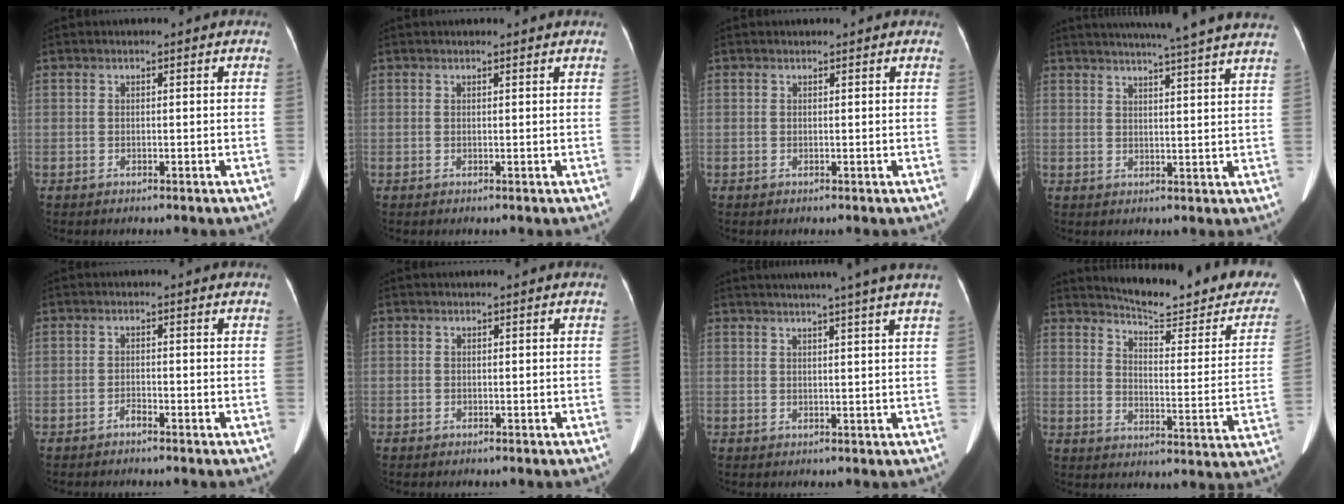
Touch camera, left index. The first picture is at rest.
{"total": 1.6, "force": [1.5, 0.0, 0.4], "torque": [-0.010, 0.007, 0.017]}
{"total": 1.6, "force": [1.4, 0.7, 0.5], "torque": [-0.008, 0.020, 0.010]}
{"total": 18.1, "force": [15.9, -1.1, 8.5], "torque": [-0.135, -0.016, 0.192]}
{"total": 1.0, "force": [-0.9, 0.1, 0.4], "torque": [-0.007, 0.000, -0.016]}
{"total": 0.7, "force": [-0.4, 0.5, -0.2], "torque": [0.004, 0.004, -0.010]}
{"total": 9.5, "force": [7.7, -1.7, 5.3], "torque": [-0.068, 0.011, 0.079]}
{"total": 21.2, "force": [19.5, 2.8, 7.9], "torque": [-0.102, -0.077, 0.232]}